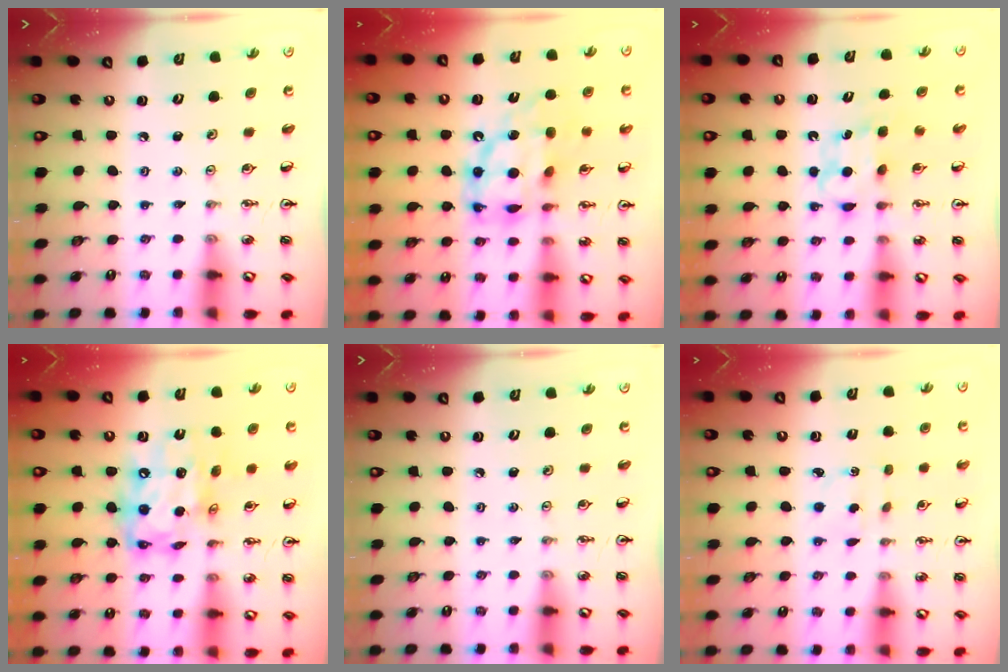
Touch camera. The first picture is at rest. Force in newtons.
{"total": 14.3, "press": 14.2, "slide": 1.3}
{"total": 6.0, "press": 5.9, "slide": 0.7}
{"total": 13.4, "press": 13.3, "slide": 1.4}
{"total": 0.0}
{"total": 1.9, "press": 1.9, "slide": 0.4}